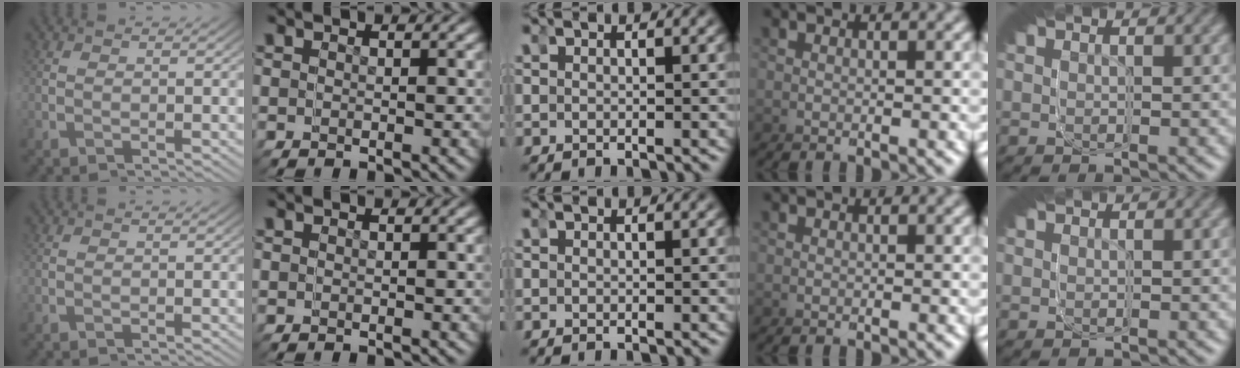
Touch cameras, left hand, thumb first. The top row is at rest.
{}